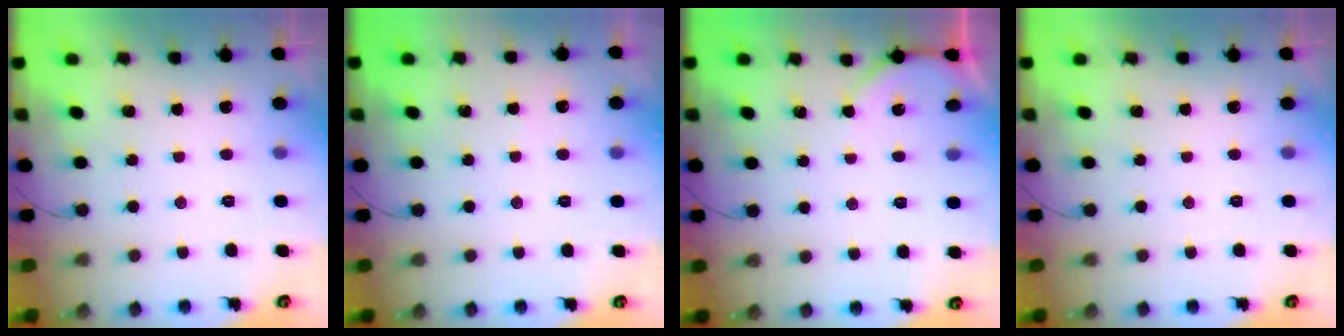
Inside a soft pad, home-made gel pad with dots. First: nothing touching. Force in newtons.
{"total": 2.1, "press": 2.1, "slide": 0.3}
{"total": 2.0, "press": 2.0, "slide": 0.2}
{"total": 0.0}